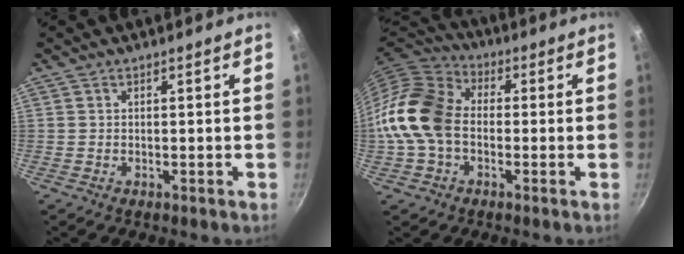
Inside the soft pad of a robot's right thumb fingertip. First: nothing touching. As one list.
[{"total": 14.0, "force": [-1.5, 10.2, 9.4], "torque": [-0.157, 0.032, -0.048]}]